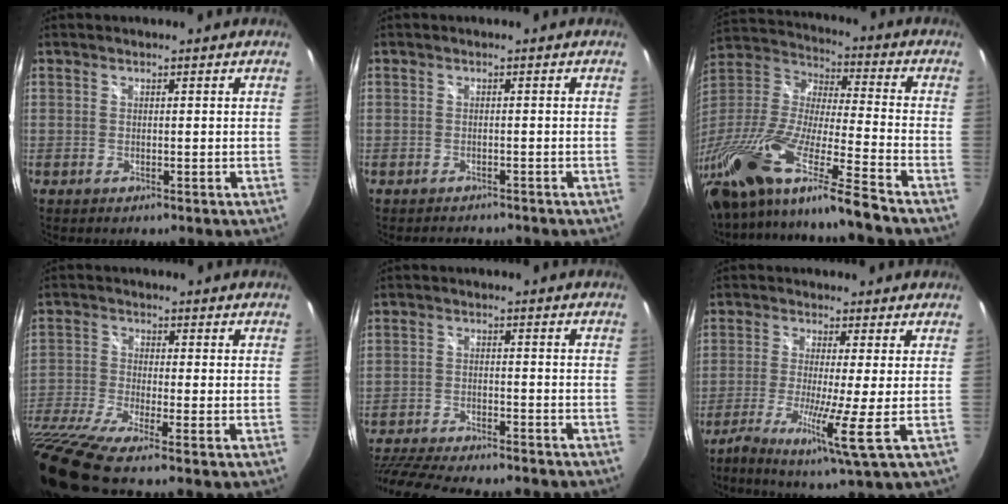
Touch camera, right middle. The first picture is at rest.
{"total": 2.6, "force": [-2.4, 0.8, 0.4], "torque": [-0.010, -0.001, -0.035]}
{"total": 26.6, "force": [-19.9, 1.1, 17.7], "torque": [-0.315, -0.068, -0.360]}
{"total": 12.2, "force": [-9.7, -0.2, 7.3], "torque": [-0.171, -0.043, -0.196]}
{"total": 18.6, "force": [-16.1, 3.6, 8.7], "torque": [-0.185, -0.037, -0.252]}
{"total": 9.2, "force": [-3.4, -0.9, 8.6], "torque": [-0.181, -0.026, -0.064]}